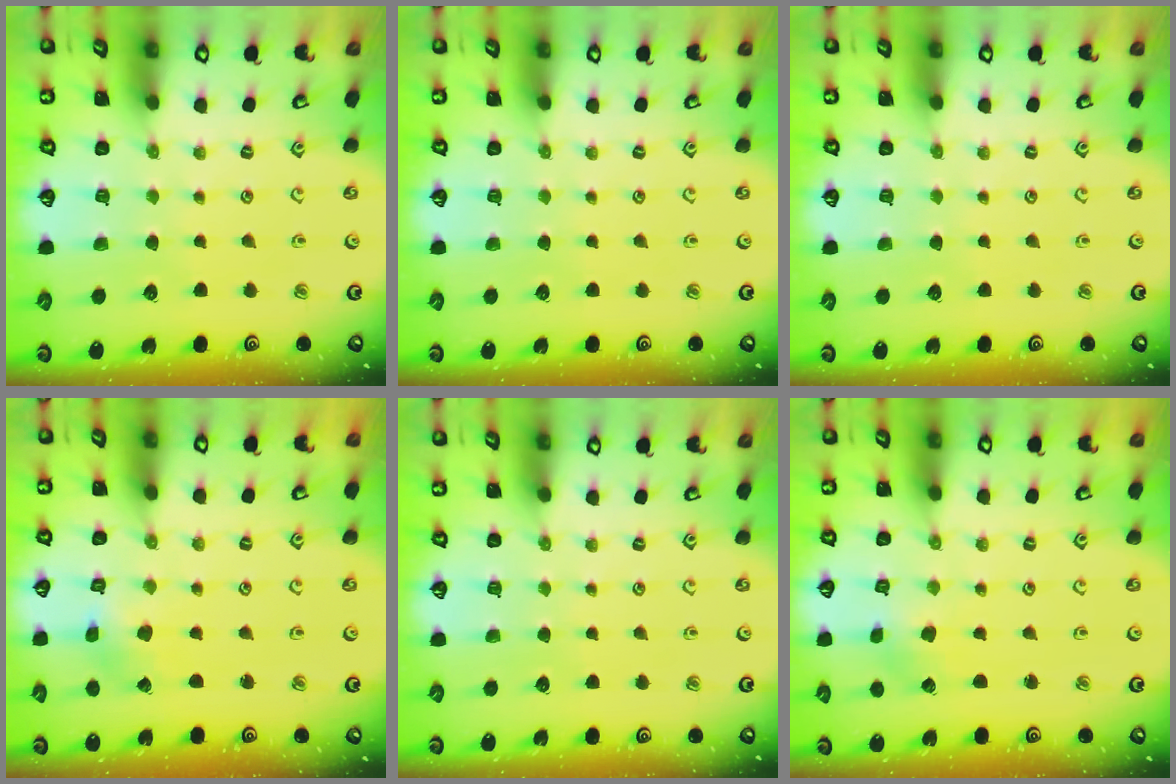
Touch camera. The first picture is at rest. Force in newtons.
{"total": 0.0}
{"total": 0.0}
{"total": 1.4, "press": 1.4, "slide": 0.1}
{"total": 0.0}
{"total": 0.9, "press": 0.9, "slide": 0.2}